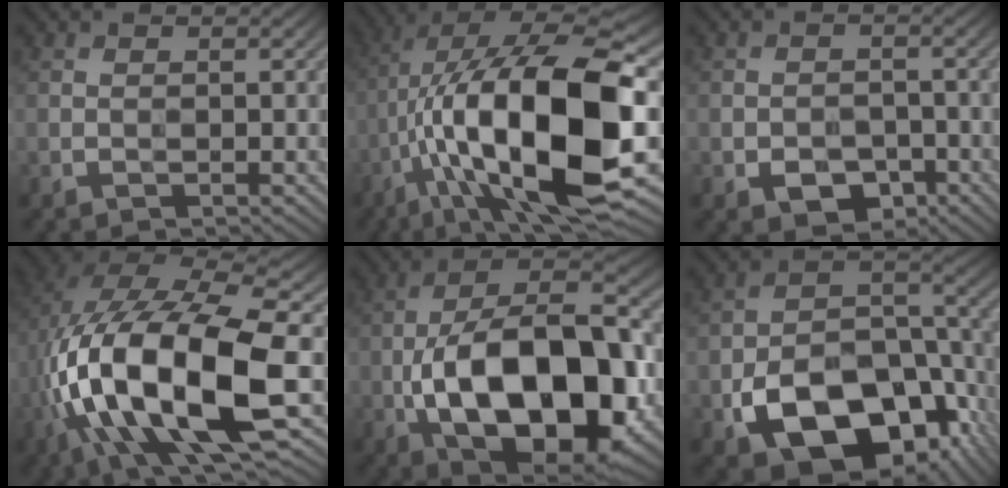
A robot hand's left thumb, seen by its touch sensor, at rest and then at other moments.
{"total": 20.6, "force": [-3.8, 6.7, 19.1], "torque": [-0.350, 0.009, -0.062]}
{"total": 4.5, "force": [-2.3, 2.9, 2.6], "torque": [-0.038, -0.007, -0.042]}
{"total": 19.7, "force": [-4.7, 7.7, 17.5], "torque": [-0.349, -0.015, -0.072]}
{"total": 19.5, "force": [-5.4, 9.6, 16.1], "torque": [-0.284, -0.015, -0.097]}
{"total": 17.7, "force": [-8.0, 10.8, 11.5], "torque": [-0.185, -0.043, -0.123]}